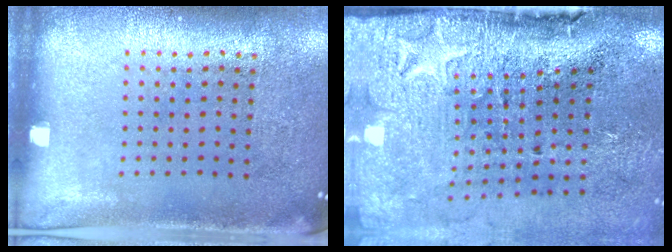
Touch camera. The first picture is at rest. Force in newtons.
{"total": 4.9, "press": 3.8, "slide": 3.1}